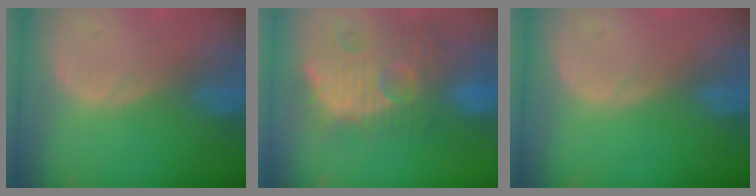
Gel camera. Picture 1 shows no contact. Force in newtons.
{"total": 13.3, "press": 12.4, "slide": 4.9}
{"total": 0.0}